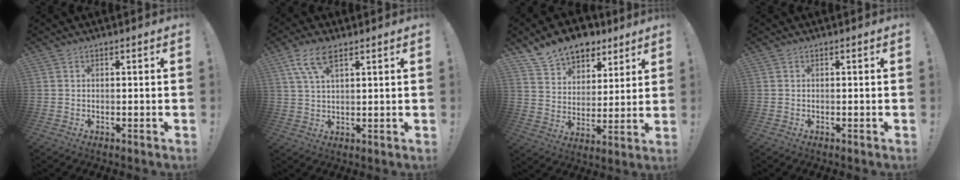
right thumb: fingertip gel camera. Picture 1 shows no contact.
{"total": 8.2, "force": [4.6, 3.4, 5.9], "torque": [-0.111, -0.006, 0.088]}
{"total": 13.2, "force": [10.2, 7.5, 3.6], "torque": [-0.068, -0.074, 0.193]}
{"total": 0.0}